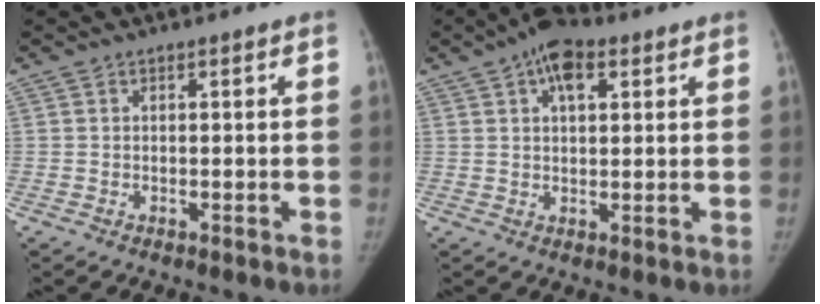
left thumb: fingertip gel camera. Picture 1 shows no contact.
{"total": 7.9, "force": [3.6, 4.2, 5.6], "torque": [-0.073, 0.006, 0.051]}